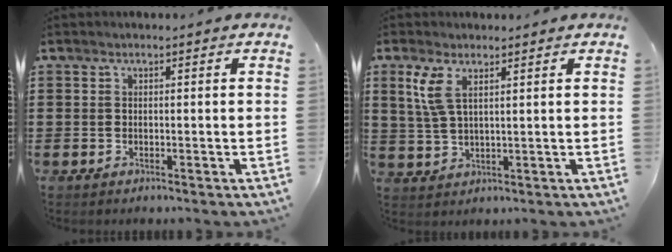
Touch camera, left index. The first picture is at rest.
{"total": 4.8, "force": [2.6, 1.7, 3.6], "torque": [-0.089, 0.002, 0.045]}